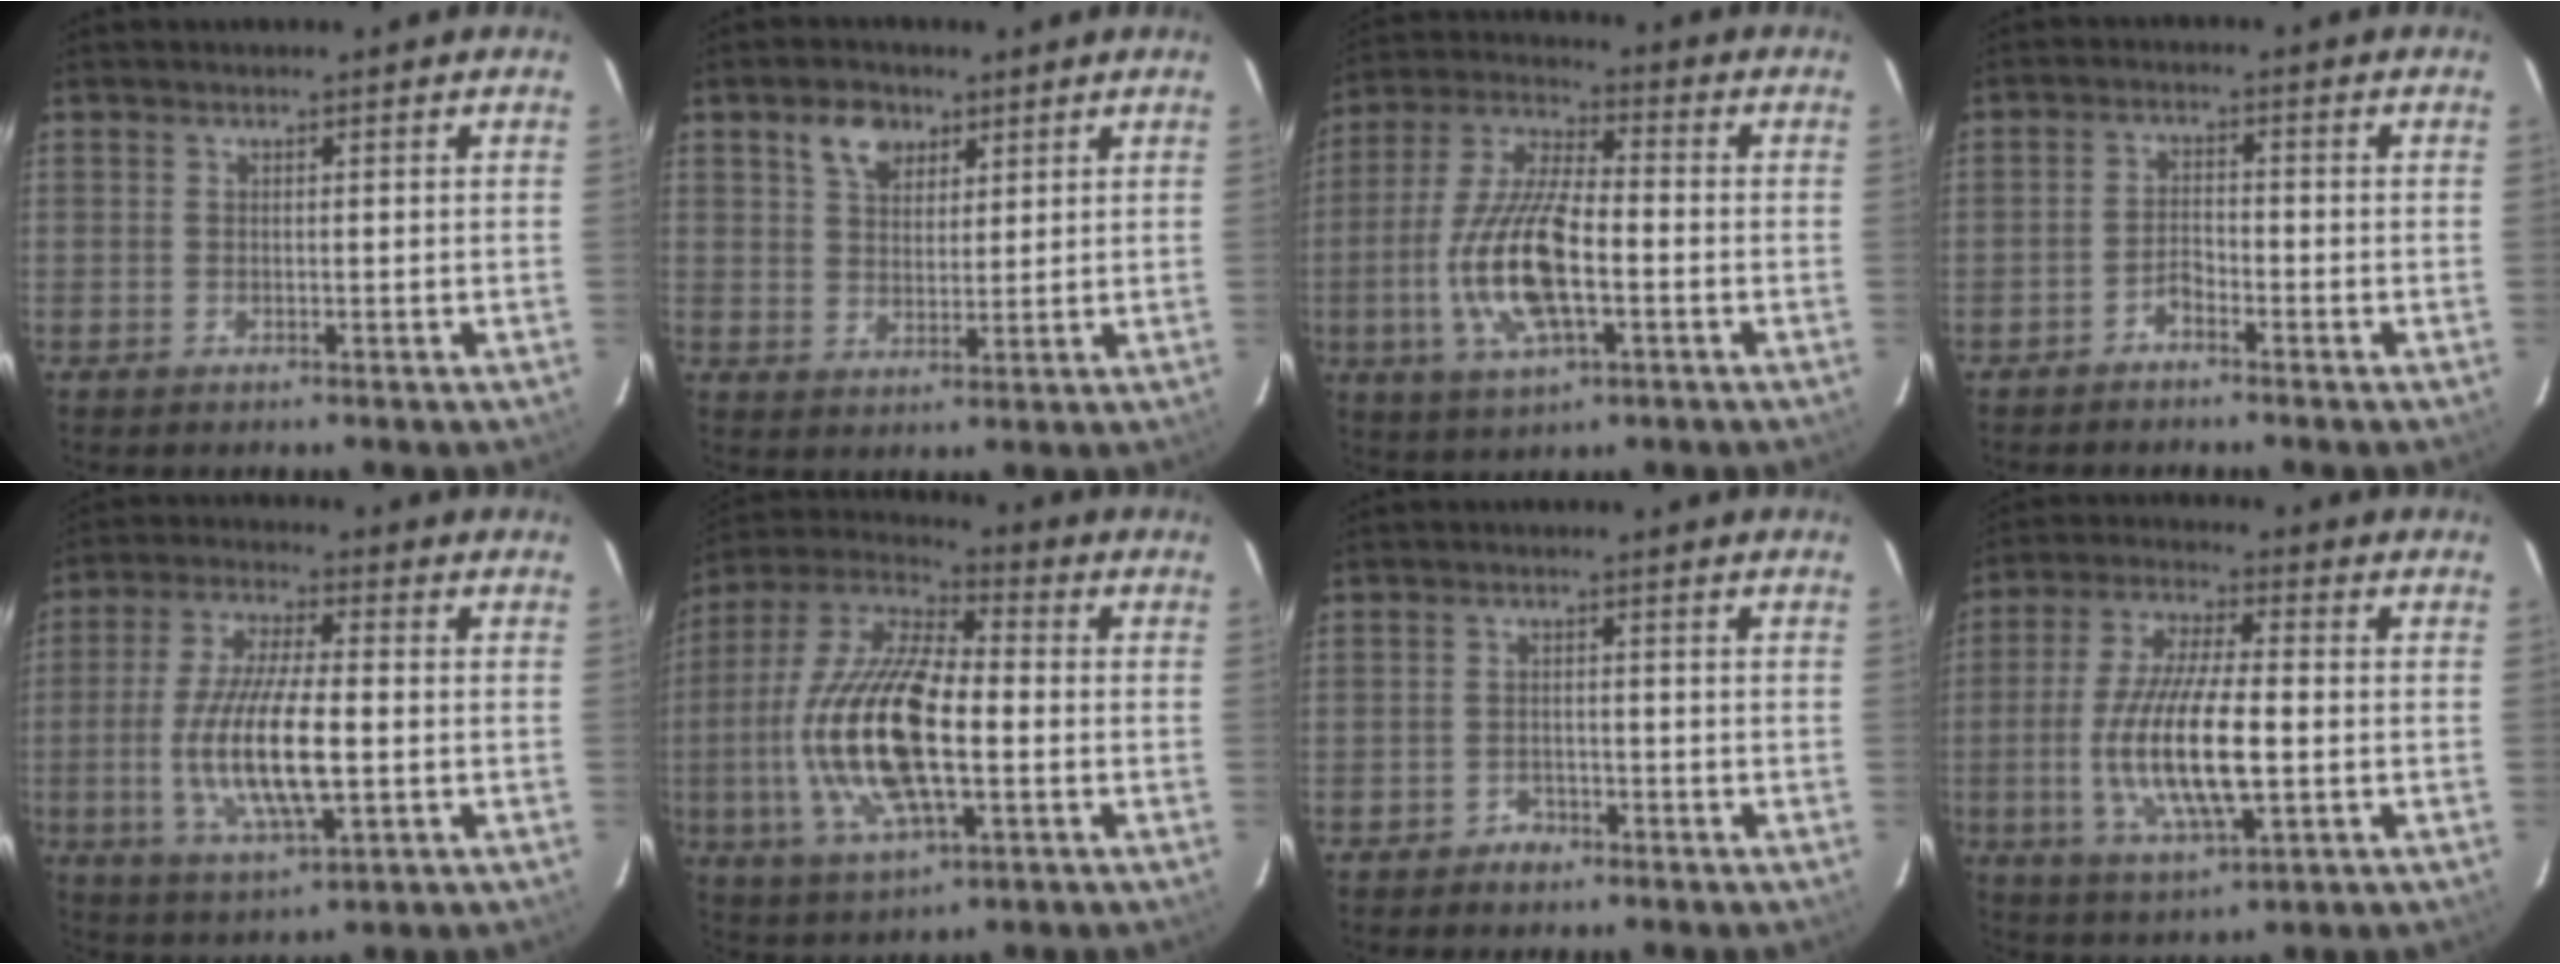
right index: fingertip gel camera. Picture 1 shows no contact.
{"total": 5.9, "force": [3.3, 3.9, 2.9], "torque": [-0.046, 0.015, 0.061]}
{"total": 15.3, "force": [-3.5, 5.5, 13.8], "torque": [-0.292, -0.003, -0.067]}
{"total": 2.4, "force": [-2.0, 0.8, 1.0], "torque": [-0.027, 0.008, -0.038]}
{"total": 14.2, "force": [-2.3, 3.9, 13.5], "torque": [-0.271, -0.010, -0.041]}
{"total": 19.9, "force": [-3.0, 7.7, 18.1], "torque": [-0.371, -0.004, -0.061]}
{"total": 2.5, "force": [-1.9, 1.6, 0.2], "torque": [-0.007, 0.007, -0.028]}
{"total": 15.1, "force": [-2.6, 4.2, 14.3], "torque": [-0.290, -0.009, -0.046]}